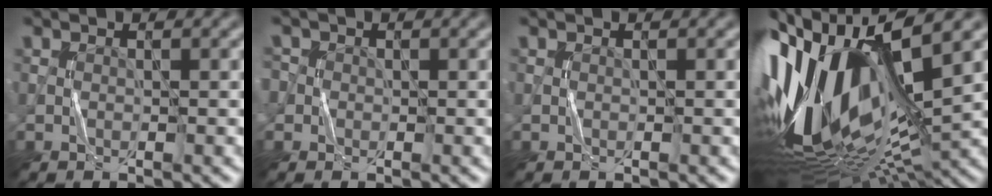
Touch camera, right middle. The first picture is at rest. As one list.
[{"total": 1.9, "force": [0.4, 1.8, 0.4], "torque": [0.002, 0.013, -0.015]}, {"total": 0.0}, {"total": 17.8, "force": [1.9, 8.1, 15.7], "torque": [-0.329, -0.003, 0.033]}]